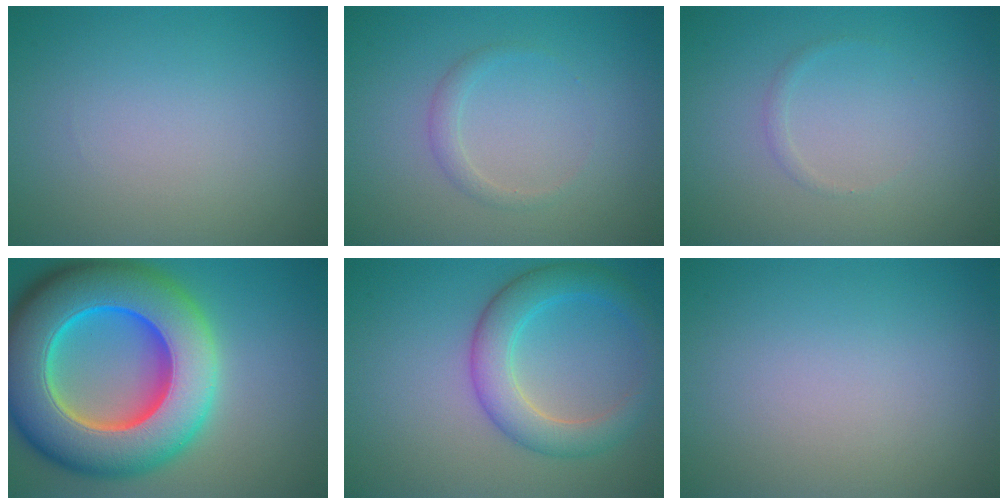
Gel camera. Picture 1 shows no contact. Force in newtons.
{"total": 1.2, "press": 1.2, "slide": 0.1}
{"total": 0.6, "press": 0.6, "slide": 0.1}
{"total": 16.4, "press": 16.4, "slide": 0.6}
{"total": 4.8, "press": 4.8, "slide": 0.1}
{"total": 0.0}